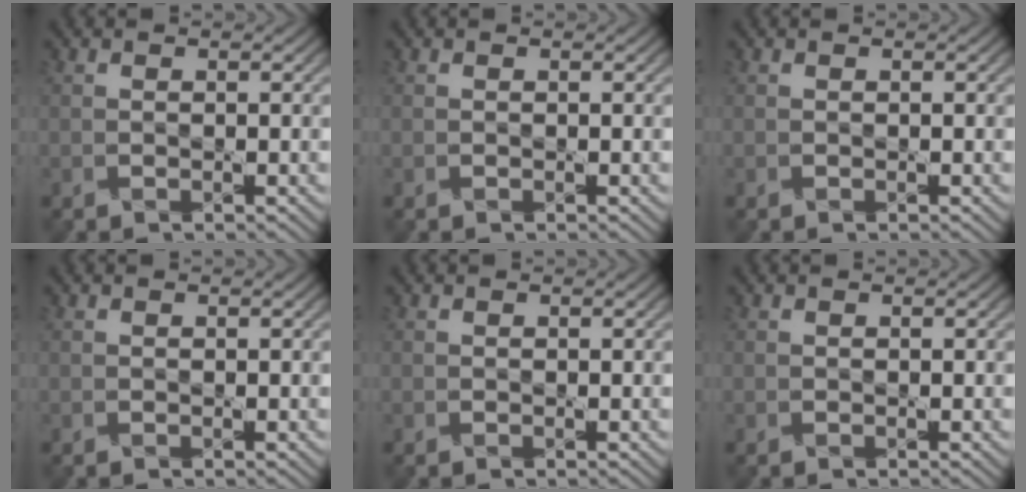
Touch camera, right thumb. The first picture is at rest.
{"total": 0.0}
{"total": 0.0}
{"total": 0.0}
{"total": 0.0}
{"total": 0.0}